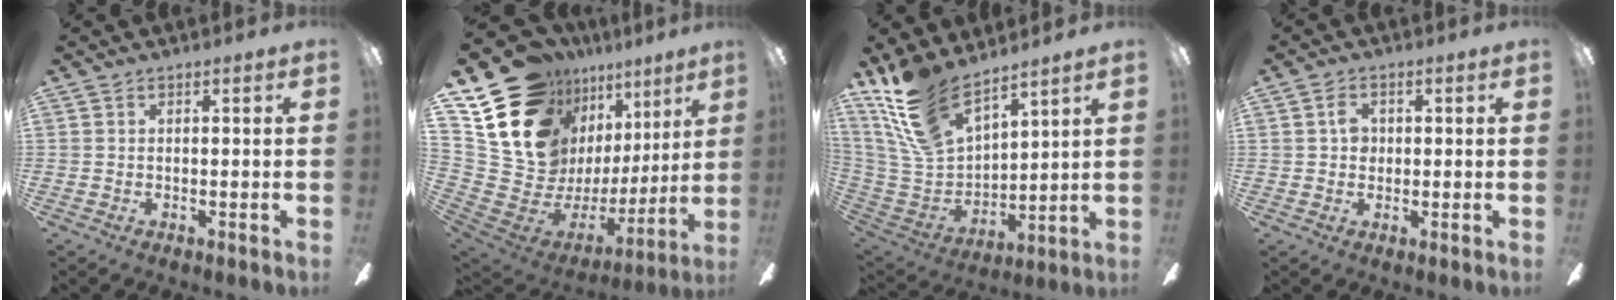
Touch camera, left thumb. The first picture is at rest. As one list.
[{"total": 18.7, "force": [12.7, 11.5, 7.5], "torque": [-0.165, -0.115, 0.254]}, {"total": 17.8, "force": [13.2, 7.5, 9.4], "torque": [-0.237, -0.070, 0.247]}, {"total": 3.5, "force": [0.8, 2.7, 2.0], "torque": [-0.027, 0.003, 0.010]}]